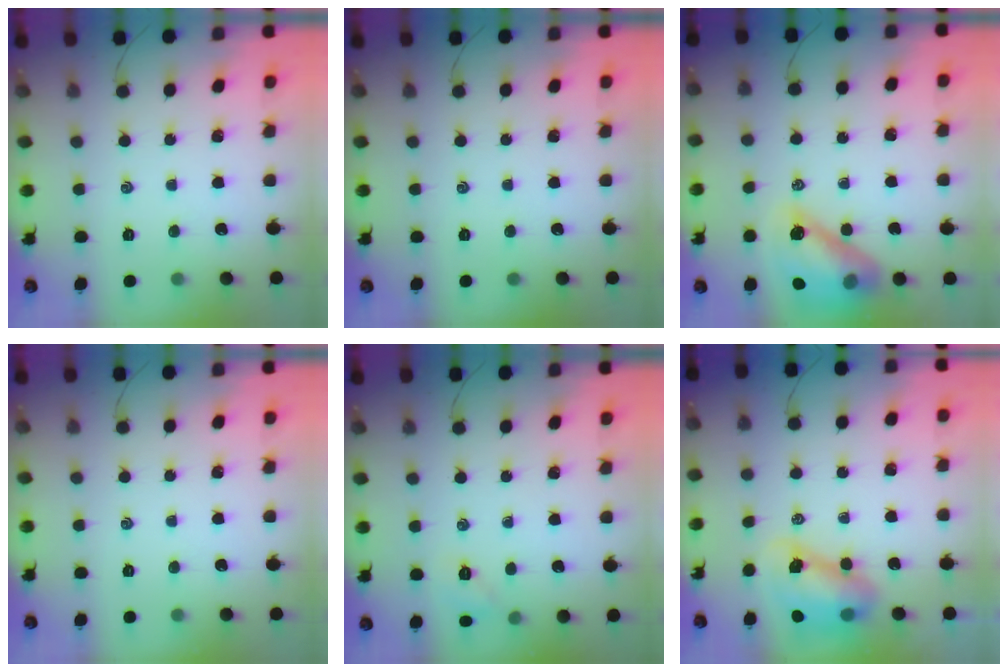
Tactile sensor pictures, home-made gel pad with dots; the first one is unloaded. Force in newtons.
{"total": 0.0}
{"total": 15.8, "press": 15.2, "slide": 4.3}
{"total": 0.0}
{"total": 5.8, "press": 5.5, "slide": 1.6}
{"total": 8.9, "press": 8.6, "slide": 2.0}